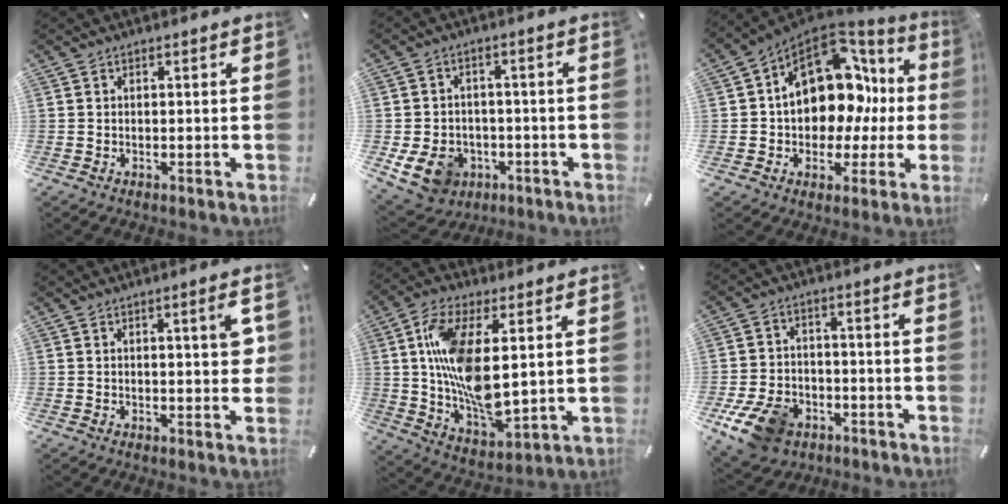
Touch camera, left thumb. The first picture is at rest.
{"total": 9.4, "force": [-3.5, 7.8, 4.0], "torque": [-0.095, 0.020, -0.061]}
{"total": 16.4, "force": [4.2, 11.6, 10.8], "torque": [-0.164, -0.032, 0.073]}
{"total": 5.1, "force": [1.2, 1.5, 4.7], "torque": [-0.064, -0.004, 0.015]}
{"total": 16.1, "force": [3.2, 8.0, 13.6], "torque": [-0.279, -0.016, 0.059]}
{"total": 11.7, "force": [-5.9, 8.1, 6.1], "torque": [-0.126, 0.032, -0.106]}